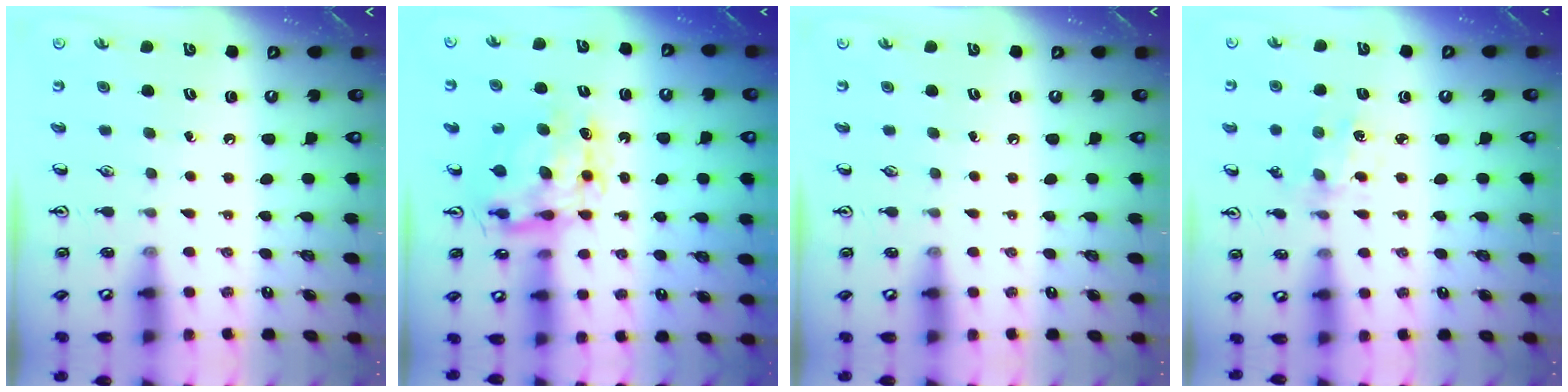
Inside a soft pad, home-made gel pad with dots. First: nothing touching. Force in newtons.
{"total": 9.0, "press": 8.9, "slide": 0.9}
{"total": 0.0}
{"total": 1.1, "press": 1.0, "slide": 0.2}